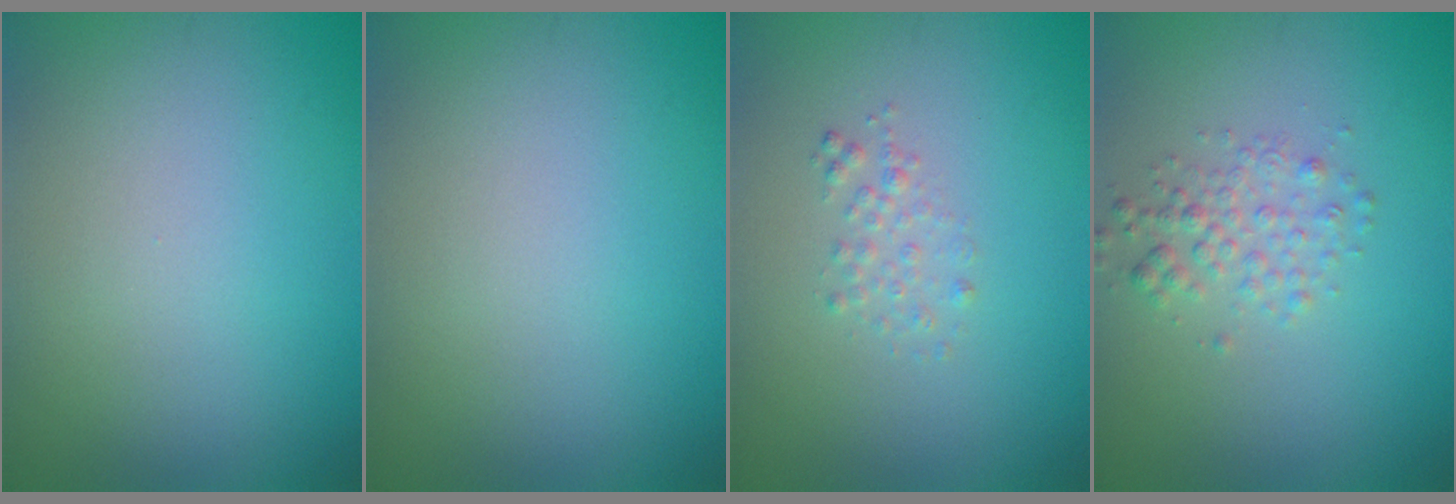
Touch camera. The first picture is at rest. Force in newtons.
{"total": 0.0}
{"total": 1.2, "press": 1.2, "slide": 0.0}
{"total": 2.1, "press": 2.1, "slide": 0.1}